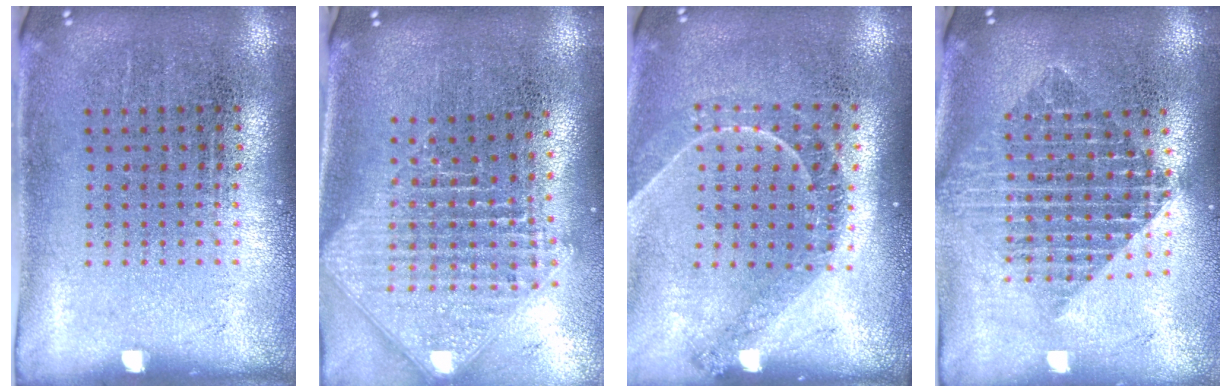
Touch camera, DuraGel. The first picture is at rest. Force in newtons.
{"total": 2.5, "press": 1.9, "slide": 1.6}
{"total": 1.2, "press": 1.2, "slide": 0.3}
{"total": 2.0, "press": 1.6, "slide": 1.1}